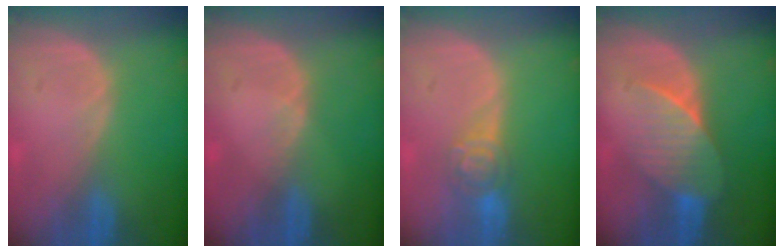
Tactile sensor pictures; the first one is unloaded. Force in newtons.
{"total": 1.1, "press": 0.8, "slide": 0.8}
{"total": 4.6, "press": 4.3, "slide": 1.5}
{"total": 7.4, "press": 6.9, "slide": 2.8}